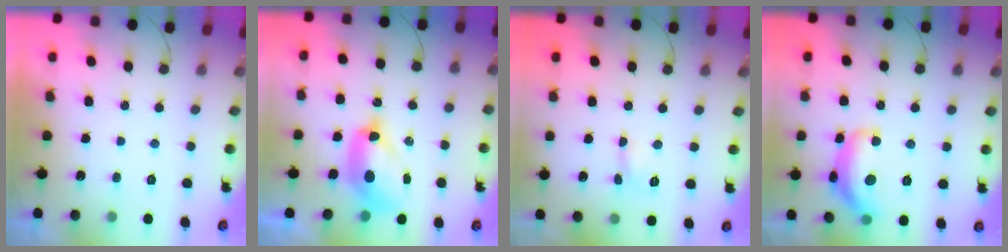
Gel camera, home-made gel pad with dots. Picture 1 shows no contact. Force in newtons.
{"total": 11.1, "press": 11.0, "slide": 1.2}
{"total": 3.8, "press": 3.7, "slide": 0.5}
{"total": 14.0, "press": 14.0, "slide": 0.7}